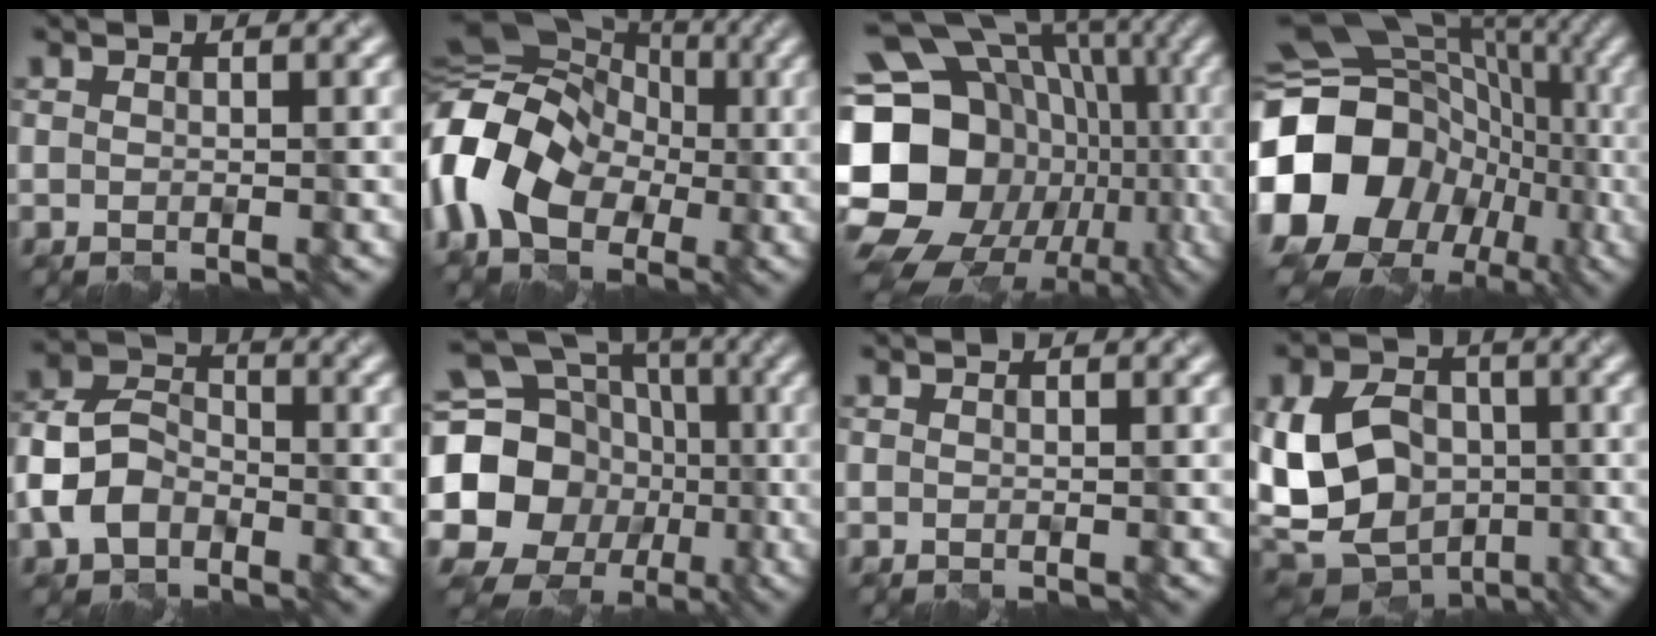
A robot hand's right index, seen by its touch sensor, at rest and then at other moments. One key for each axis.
{"total": 10.3, "fx": -2.5, "fy": 7.8, "fz": 6.3, "tx": -0.124, "ty": 0.009, "tz": -0.059}
{"total": 21.6, "fx": -2.6, "fy": 18.2, "fz": 11.4, "tx": -0.203, "ty": 0.018, "tz": -0.071}
{"total": 19.6, "fx": -4.8, "fy": 16.5, "fz": 9.3, "tx": -0.189, "ty": -0.009, "tz": -0.108}
{"total": 5.5, "fx": -2.7, "fy": 3.9, "fz": 2.8, "tx": -0.066, "ty": 0.009, "tz": -0.063}
{"total": 21.2, "fx": -1.0, "fy": 19.1, "fz": 9.3, "tx": -0.183, "ty": 0.006, "tz": -0.062}
{"total": 0.0}
{"total": 14.3, "fx": -3.5, "fy": 11.2, "fz": 8.2, "tx": -0.170, "ty": -0.004, "tz": -0.073}